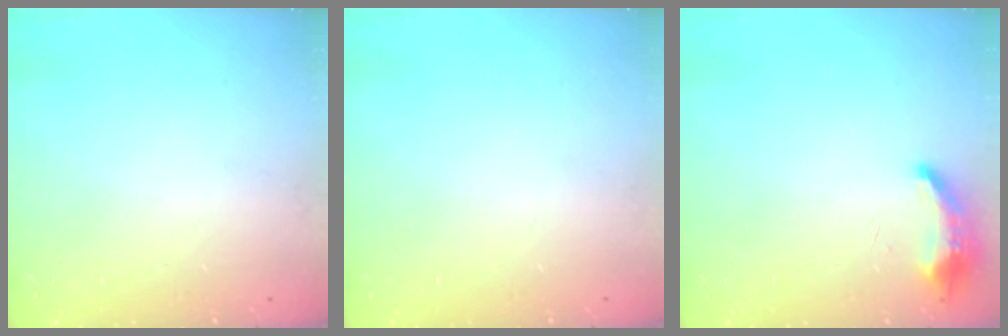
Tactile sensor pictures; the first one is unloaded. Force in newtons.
{"total": 0.0}
{"total": 8.7, "press": 8.5, "slide": 2.0}